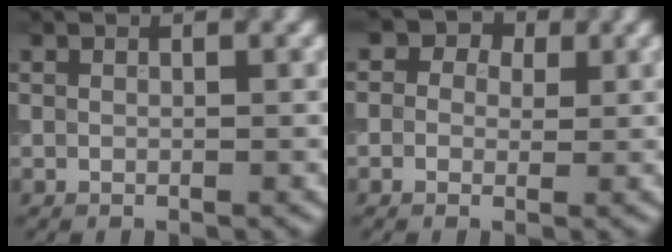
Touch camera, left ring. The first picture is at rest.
{"total": 5.1, "force": [2.2, 3.9, 2.4], "torque": [-0.015, 0.018, -0.010]}